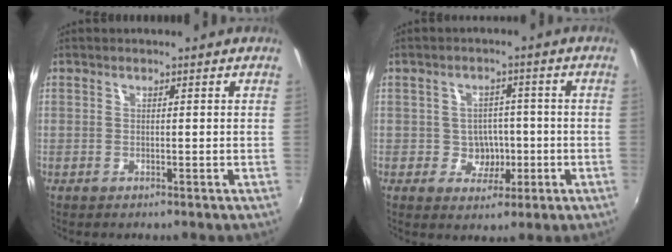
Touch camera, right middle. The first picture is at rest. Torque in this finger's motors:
{"motor_torque": [0.11, -0.14, 0.02, 0.00]}